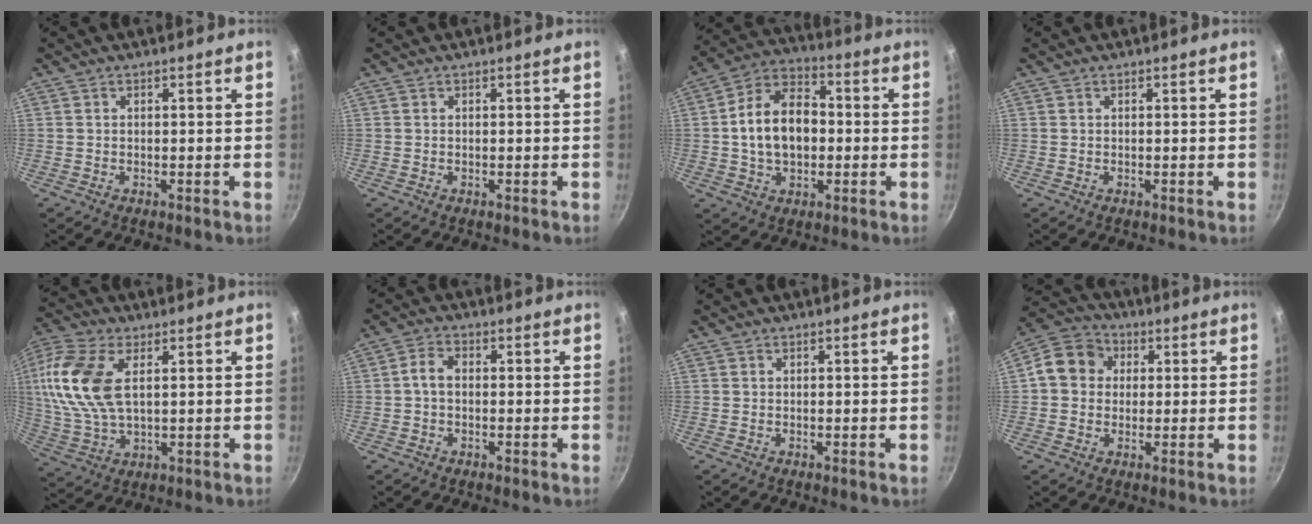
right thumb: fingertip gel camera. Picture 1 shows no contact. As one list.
[{"total": 0.0}, {"total": 13.8, "force": [-0.3, 9.4, 10.1], "torque": [-0.147, 0.029, -0.016]}, {"total": 0.0}, {"total": 15.7, "force": [3.9, 8.5, 12.6], "torque": [-0.265, 0.002, 0.076]}, {"total": 3.2, "force": [-0.4, 2.2, 2.2], "torque": [-0.042, 0.014, -0.013]}, {"total": 0.0}, {"total": 10.0, "force": [1.9, 8.7, 4.4], "torque": [-0.052, 0.017, 0.015]}]